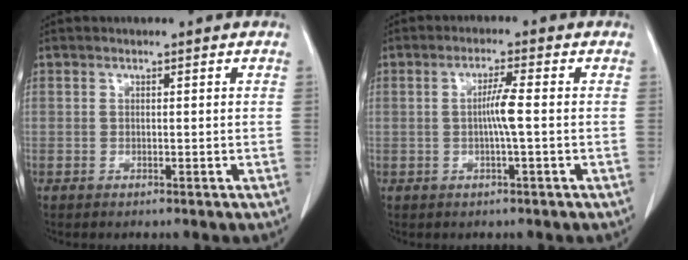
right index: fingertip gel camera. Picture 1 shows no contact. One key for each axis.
{"total": 3.5, "fx": -0.3, "fy": -0.4, "fz": 3.5, "tx": -0.065, "ty": 0.000, "tz": -0.005}